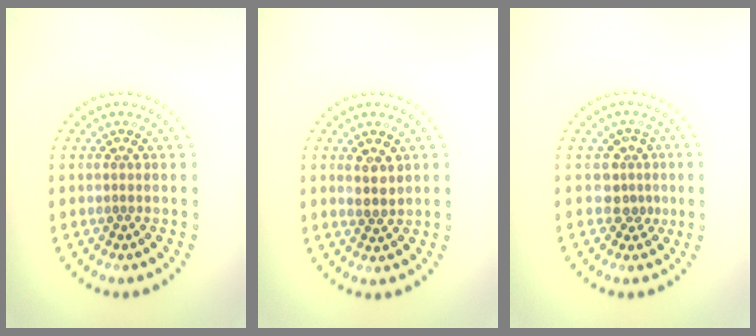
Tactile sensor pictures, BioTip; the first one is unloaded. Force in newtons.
{"total": 1.9, "press": 1.8, "slide": 0.8}
{"total": 2.6, "press": 1.9, "slide": 1.7}